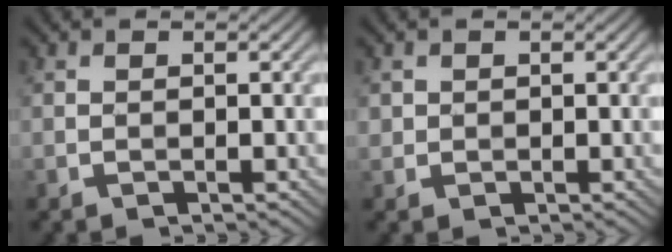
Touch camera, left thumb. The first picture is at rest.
{"total": 1.0, "force": [0.3, 0.9, 0.1], "torque": [-0.004, -0.004, 0.008]}